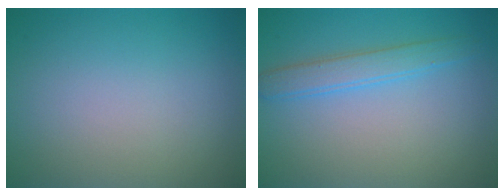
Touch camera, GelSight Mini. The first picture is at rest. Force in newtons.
{"total": 2.5, "press": 2.5, "slide": 0.1}